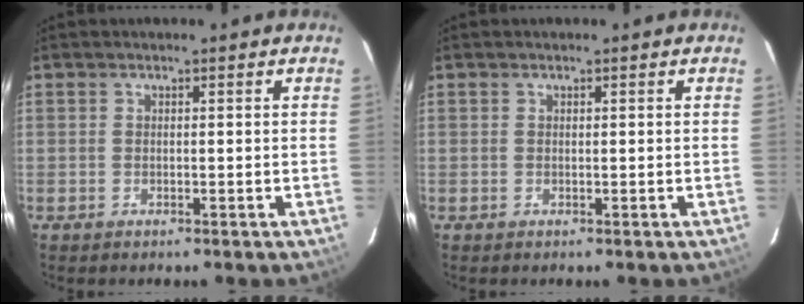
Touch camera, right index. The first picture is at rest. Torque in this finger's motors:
{"motor_torque": [-0.11, -0.11, -0.01, 0.01]}